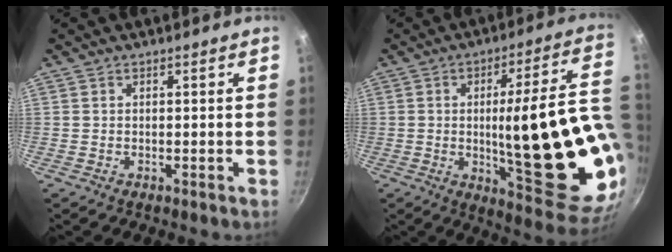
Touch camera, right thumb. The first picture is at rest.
{"total": 27.7, "force": [-1.7, 7.4, 26.7], "torque": [-0.348, -0.014, -0.006]}